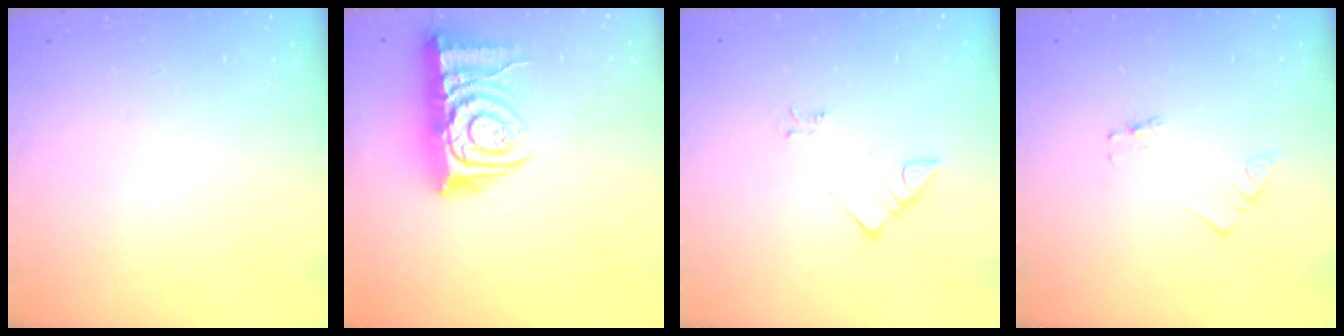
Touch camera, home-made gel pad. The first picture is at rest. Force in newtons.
{"total": 10.3, "press": 10.2, "slide": 1.1}
{"total": 3.5, "press": 3.5, "slide": 0.2}
{"total": 0.7, "press": 0.7, "slide": 0.1}